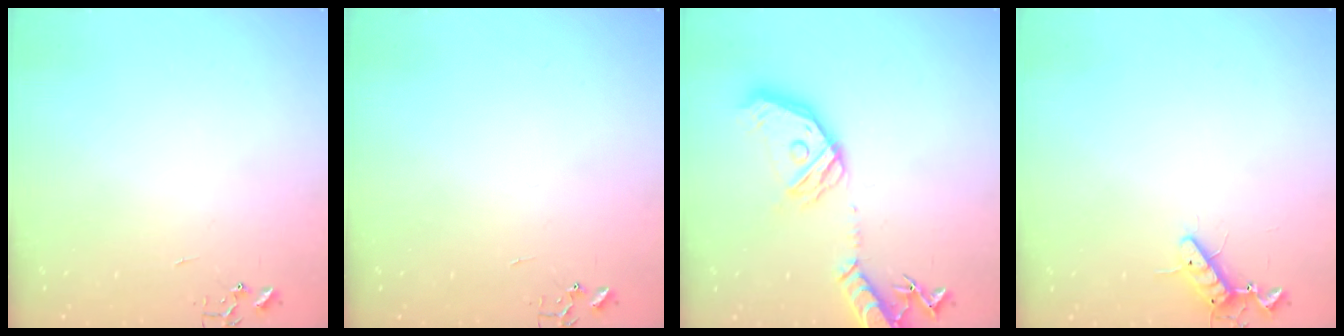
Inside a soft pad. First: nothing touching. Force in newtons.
{"total": 0.0}
{"total": 21.3, "press": 21.1, "slide": 3.1}
{"total": 8.5, "press": 8.4, "slide": 1.5}